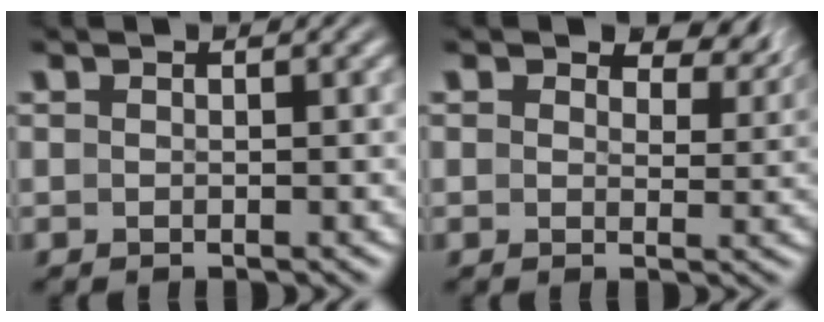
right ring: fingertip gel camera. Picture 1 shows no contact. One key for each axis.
{"total": 3.4, "fx": 2.5, "fy": 1.3, "fz": 1.9, "tx": -0.025, "ty": -0.001, "tz": 0.040}